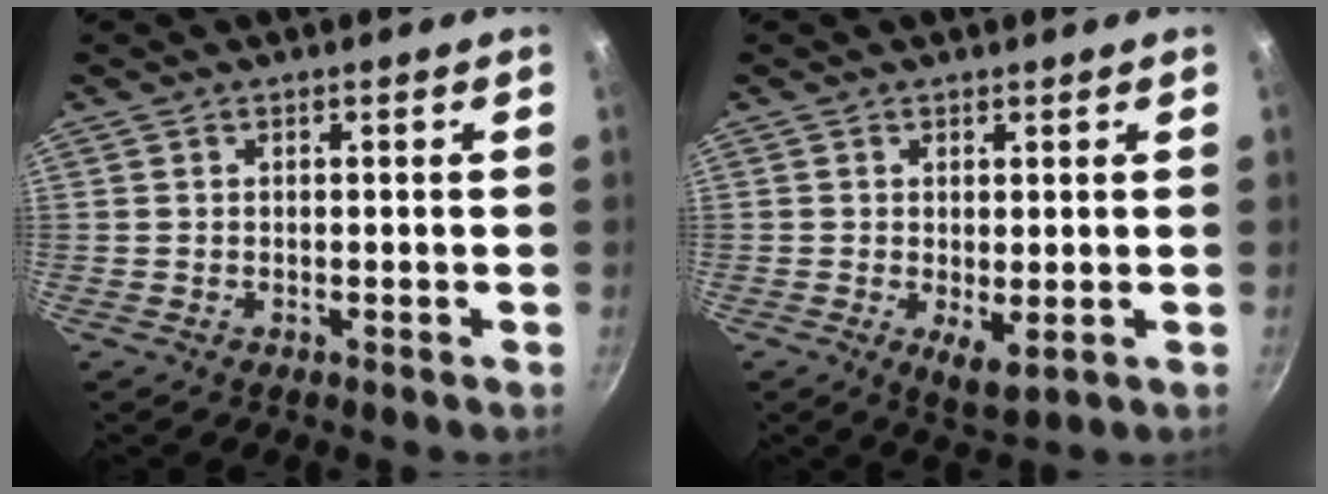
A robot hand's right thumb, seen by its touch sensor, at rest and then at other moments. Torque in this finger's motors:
{"motor_torque": [-0.40, 0.05, -0.14, 0.19, -0.02]}